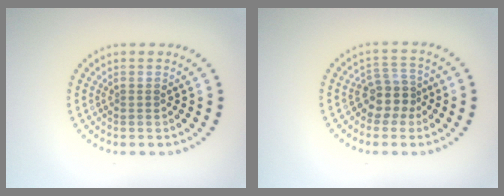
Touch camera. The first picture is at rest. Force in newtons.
{"total": 2.8, "press": 2.4, "slide": 1.5}